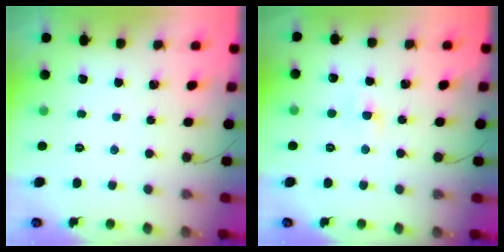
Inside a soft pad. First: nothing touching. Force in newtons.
{"total": 2.8, "press": 2.5, "slide": 1.2}